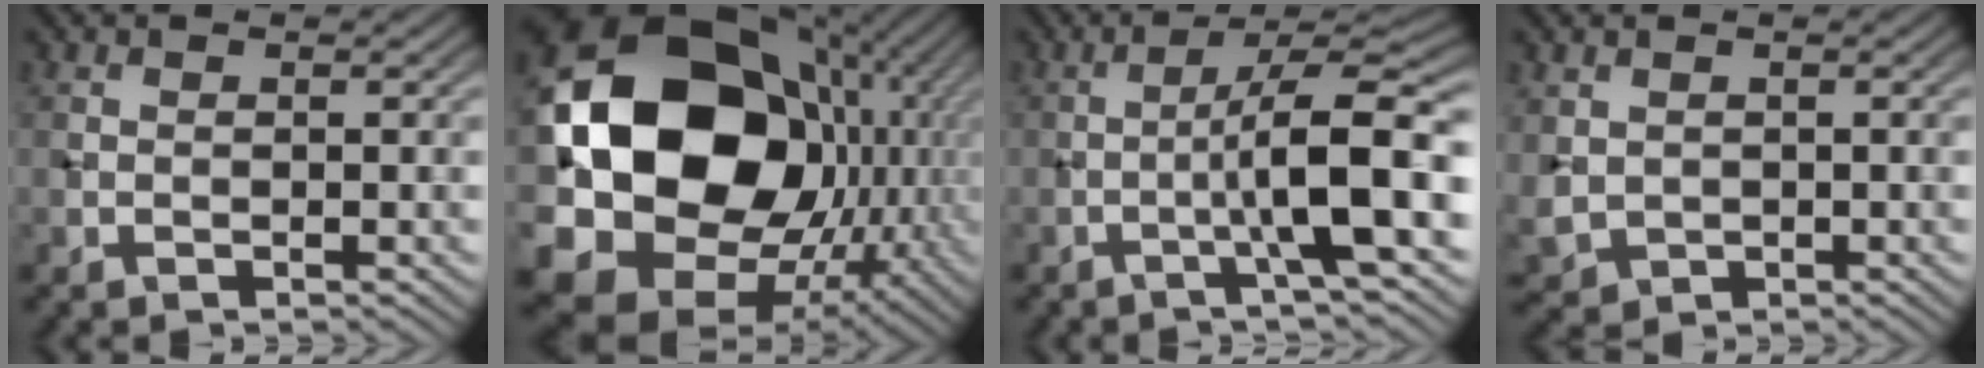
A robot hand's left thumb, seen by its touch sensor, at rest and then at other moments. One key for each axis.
{"total": 21.8, "fx": 0.5, "fy": 17.9, "fz": 12.4, "tx": -0.290, "ty": -0.045, "tz": 0.042}
{"total": 9.1, "fx": -2.2, "fy": 1.2, "fz": 8.7, "tx": -0.128, "ty": 0.026, "tz": -0.050}
{"total": 2.4, "fx": 0.6, "fy": 2.1, "fz": 1.0, "tx": -0.040, "ty": -0.009, "tz": 0.018}